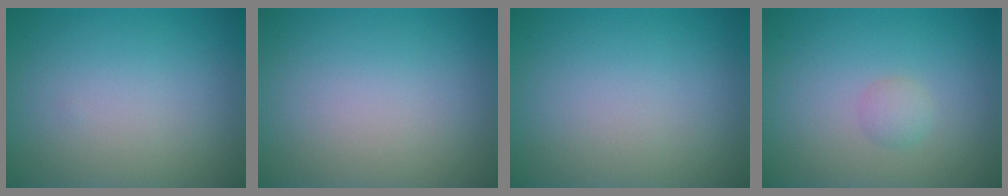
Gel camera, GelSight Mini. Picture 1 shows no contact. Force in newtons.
{"total": 0.0}
{"total": 0.0}
{"total": 1.2, "press": 1.2, "slide": 0.0}